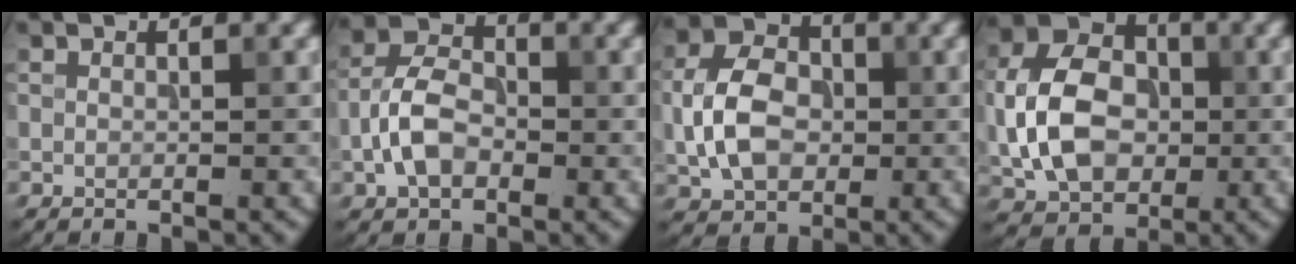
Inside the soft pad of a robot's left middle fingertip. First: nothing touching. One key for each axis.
{"total": 4.7, "fx": -1.4, "fy": 3.1, "fz": 3.2, "tx": -0.062, "ty": 0.009, "tz": -0.035}
{"total": 6.2, "fx": -0.6, "fy": 4.5, "fz": 4.1, "tx": -0.085, "ty": 0.009, "tz": -0.016}
{"total": 8.5, "fx": -0.7, "fy": 6.3, "fz": 5.6, "tx": -0.121, "ty": 0.012, "tz": -0.024}